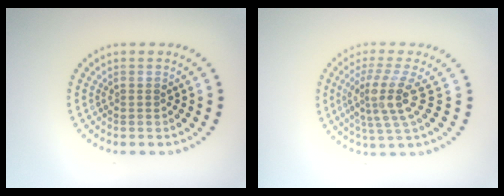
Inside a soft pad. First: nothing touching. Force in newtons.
{"total": 4.0, "press": 2.8, "slide": 2.8}